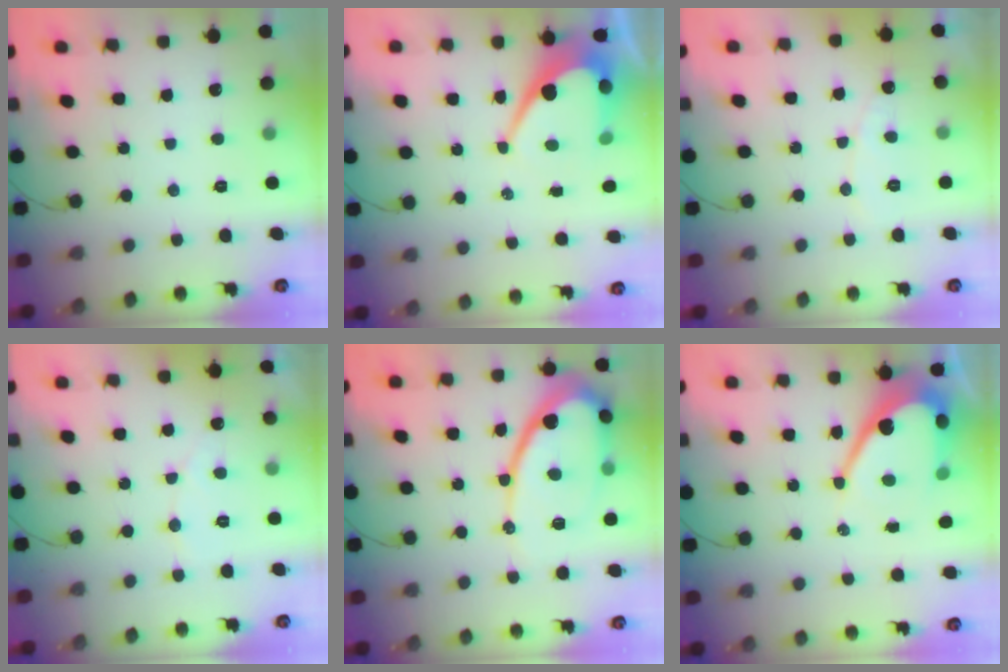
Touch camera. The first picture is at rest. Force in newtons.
{"total": 11.5, "press": 11.4, "slide": 0.9}
{"total": 5.3, "press": 5.3, "slide": 0.5}
{"total": 3.9, "press": 3.9, "slide": 0.2}
{"total": 14.3, "press": 14.2, "slide": 1.4}
{"total": 13.0, "press": 13.0, "slide": 1.1}